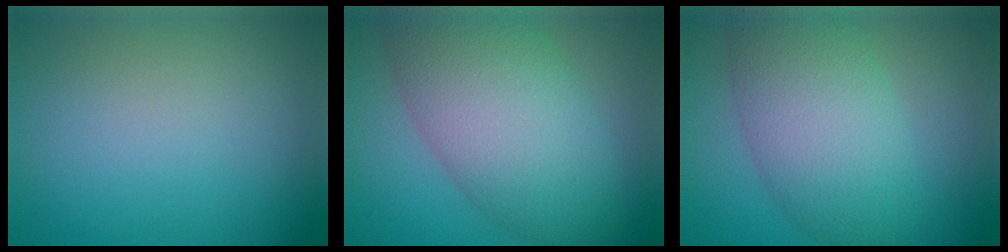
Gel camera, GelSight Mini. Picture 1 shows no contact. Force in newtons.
{"total": 10.0, "press": 10.0, "slide": 0.3}
{"total": 7.8, "press": 7.7, "slide": 0.6}